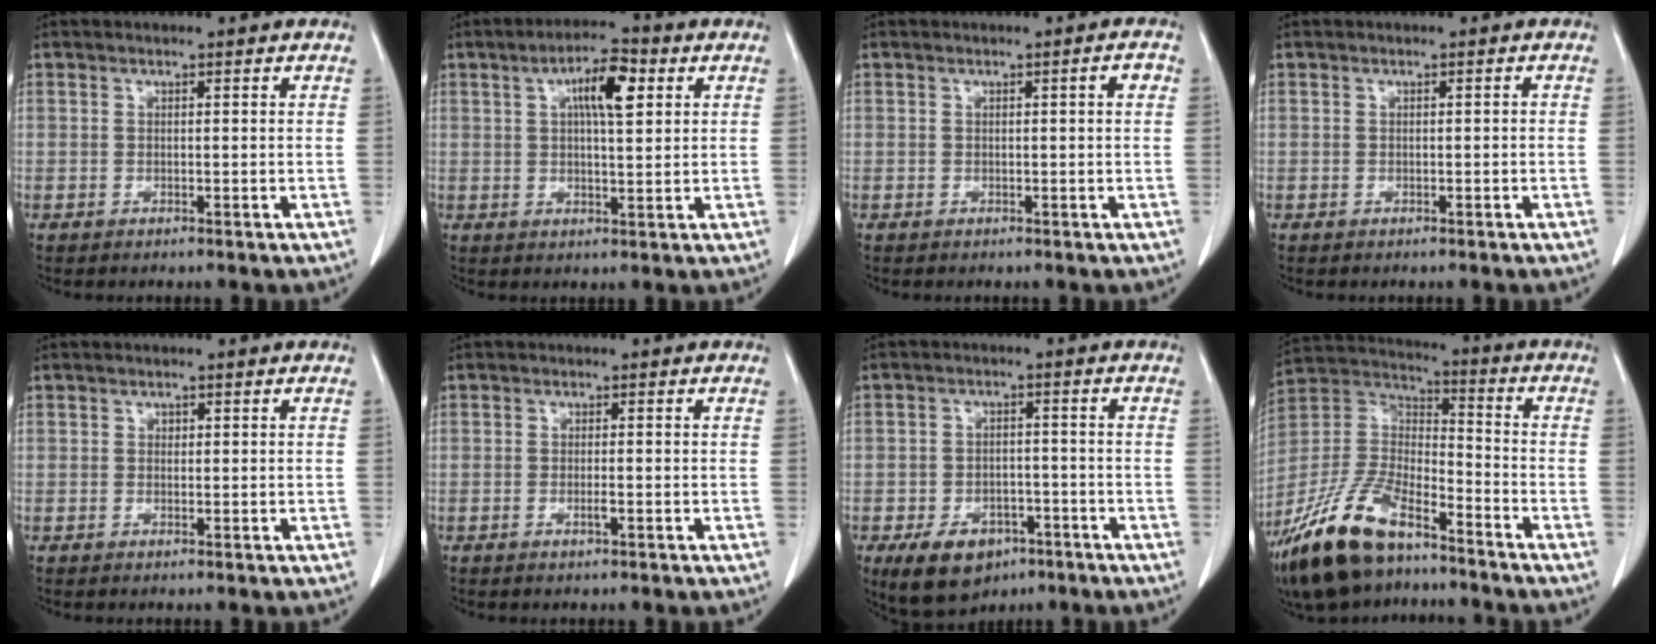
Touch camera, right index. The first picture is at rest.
{"total": 7.5, "force": [2.6, 2.0, 6.8], "torque": [-0.116, 0.012, 0.041]}
{"total": 1.9, "force": [0.2, 0.3, 1.8], "torque": [-0.022, 0.005, 0.002]}
{"total": 0.6, "force": [-0.3, 0.2, 0.5], "torque": [-0.008, 0.000, -0.004]}
{"total": 0.9, "force": [0.2, 0.7, 0.5], "torque": [-0.006, 0.001, 0.001]}
{"total": 1.4, "force": [-0.6, 0.2, 1.3], "torque": [-0.024, 0.000, -0.011]}
{"total": 8.9, "force": [-5.2, 5.6, 4.6], "torque": [-0.080, 0.002, -0.076]}
{"total": 18.3, "force": [-12.9, 6.4, 11.3], "torque": [-0.251, -0.006, -0.242]}